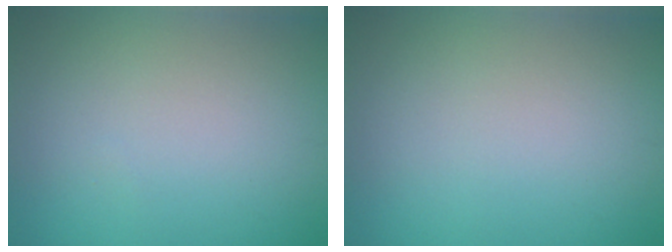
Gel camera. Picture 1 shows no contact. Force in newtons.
{"total": 0.0}